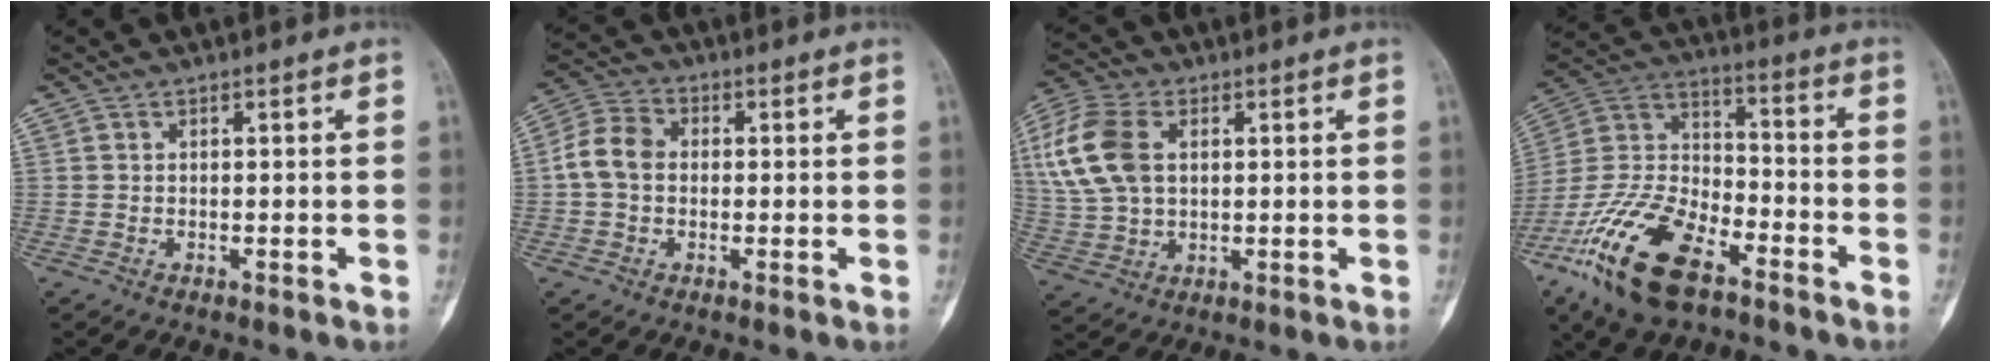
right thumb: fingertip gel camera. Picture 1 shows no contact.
{"total": 7.1, "force": [-0.1, 5.5, 4.5], "torque": [-0.085, 0.023, -0.011]}
{"total": 14.1, "force": [3.3, 9.2, 10.2], "torque": [-0.225, 0.009, 0.066]}
{"total": 20.4, "force": [-11.8, 9.3, 13.8], "torque": [-0.279, 0.049, -0.225]}